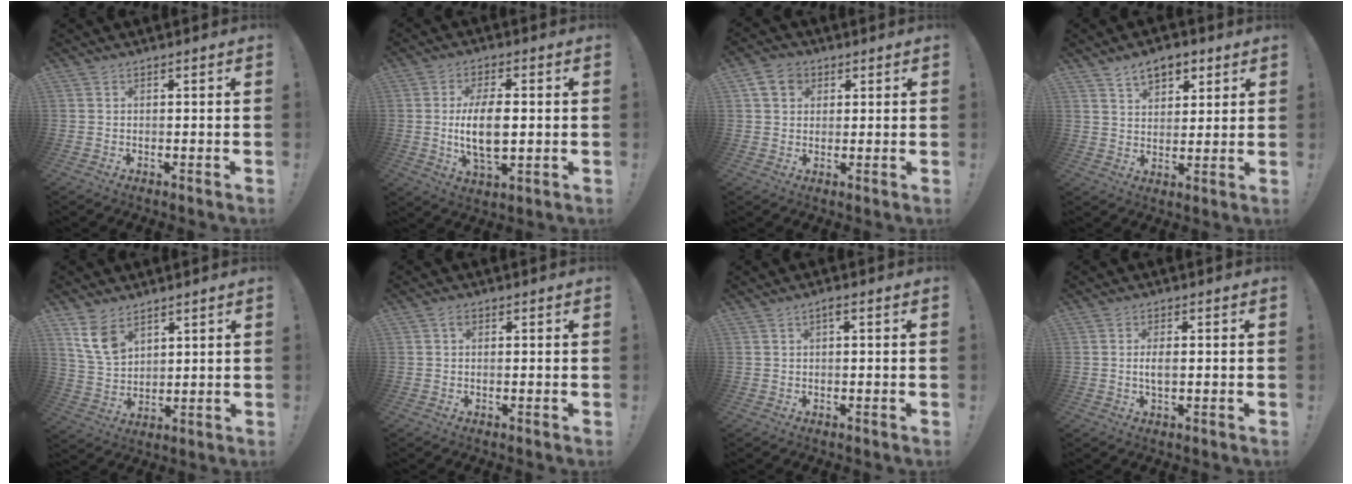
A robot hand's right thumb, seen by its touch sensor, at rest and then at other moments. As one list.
[{"total": 11.8, "force": [-0.1, 5.5, 10.5], "torque": [-0.198, -0.011, -0.008]}, {"total": 6.3, "force": [2.5, 5.1, 2.7], "torque": [-0.040, 0.000, 0.050]}, {"total": 8.1, "force": [4.9, 5.2, 3.8], "torque": [-0.045, -0.023, 0.090]}, {"total": 9.6, "force": [6.0, 5.7, 4.8], "torque": [-0.088, -0.026, 0.120]}, {"total": 1.0, "force": [0.4, 0.7, 0.7], "torque": [-0.001, 0.000, 0.003]}, {"total": 1.2, "force": [0.3, 0.1, 1.2], "torque": [-0.026, 0.004, 0.003]}, {"total": 3.0, "force": [-0.2, 1.2, 2.7], "torque": [-0.044, -0.005, -0.010]}]